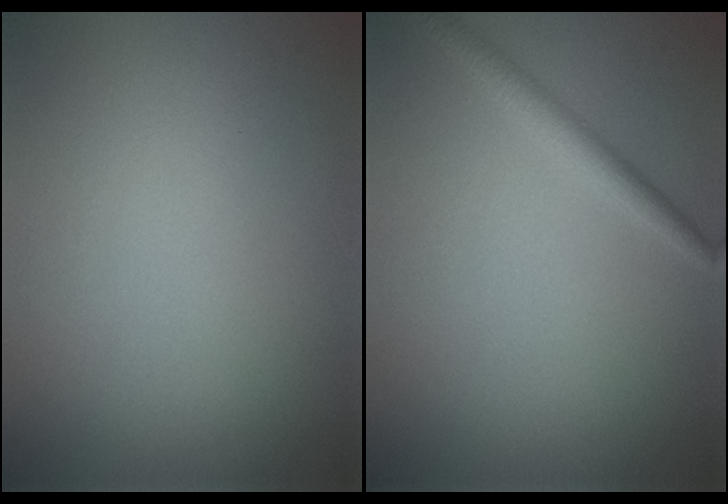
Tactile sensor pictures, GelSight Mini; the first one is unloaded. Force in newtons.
{"total": 1.9, "press": 1.9, "slide": 0.1}